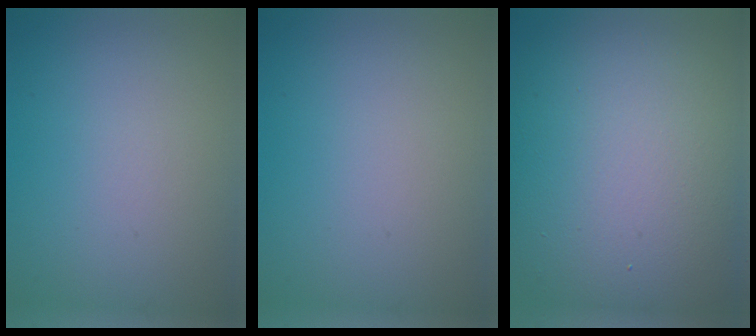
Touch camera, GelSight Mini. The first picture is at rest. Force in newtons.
{"total": 0.0}
{"total": 16.3, "press": 16.3, "slide": 0.8}